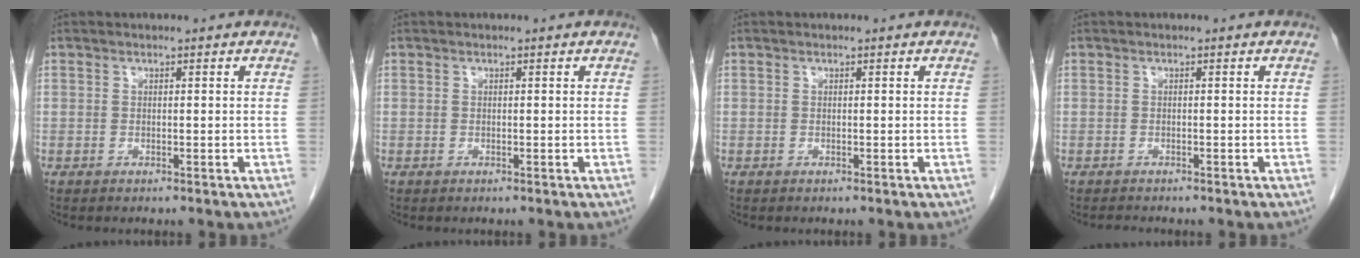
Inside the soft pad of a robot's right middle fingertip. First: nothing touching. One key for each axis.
{"total": 0.0}
{"total": 0.0}
{"total": 1.1, "fx": -1.0, "fy": 0.1, "fz": 0.2, "tx": -0.014, "ty": -0.007, "tz": -0.015}